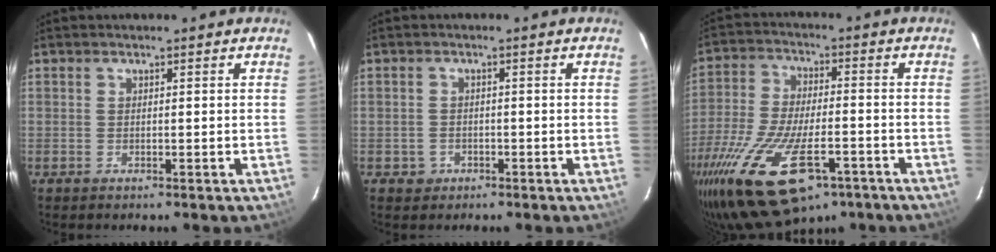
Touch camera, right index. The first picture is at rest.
{"total": 2.4, "force": [-1.0, 2.2, 0.4], "torque": [-0.013, 0.004, -0.011]}
{"total": 23.5, "force": [-13.1, 10.2, 16.6], "torque": [-0.346, -0.056, -0.213]}